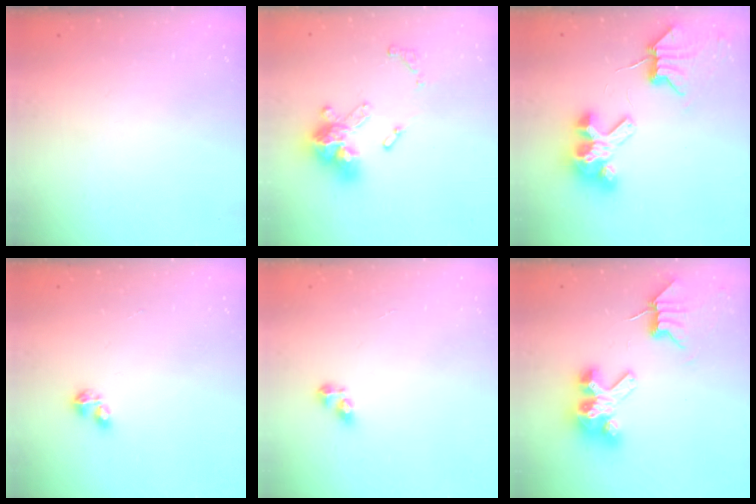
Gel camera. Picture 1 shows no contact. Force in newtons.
{"total": 15.2, "press": 15.1, "slide": 1.7}
{"total": 8.0, "press": 7.9, "slide": 1.0}
{"total": 3.3, "press": 3.2, "slide": 0.7}
{"total": 5.0, "press": 5.0, "slide": 0.6}
{"total": 9.5, "press": 9.5, "slide": 0.8}